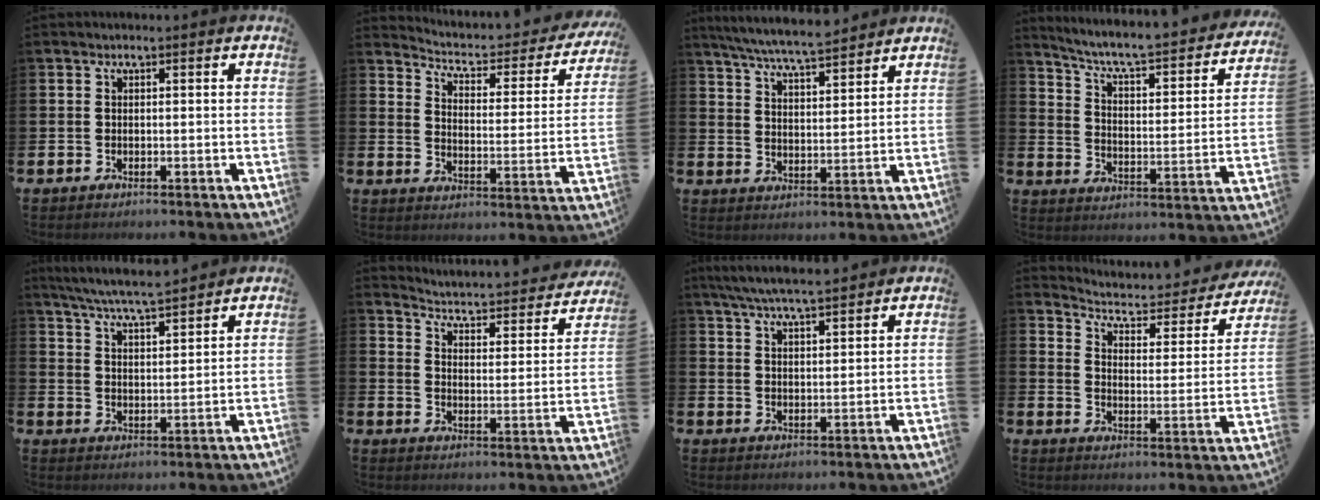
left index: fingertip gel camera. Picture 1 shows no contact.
{"total": 4.2, "force": [3.7, 1.5, 1.3], "torque": [-0.056, -0.032, 0.055]}
{"total": 6.9, "force": [6.6, 0.4, 1.8], "torque": [-0.058, -0.034, 0.118]}
{"total": 6.0, "force": [5.4, 1.1, 2.5], "torque": [-0.081, -0.046, 0.083]}
{"total": 6.6, "force": [6.3, 0.2, 1.8], "torque": [-0.057, -0.034, 0.113]}
{"total": 3.1, "force": [2.9, 0.6, 0.7], "torque": [-0.039, -0.035, 0.039]}
{"total": 6.2, "force": [5.9, 0.4, 1.9], "torque": [-0.048, -0.024, 0.106]}
{"total": 4.4, "force": [3.9, 1.6, 1.3], "torque": [-0.056, -0.032, 0.058]}